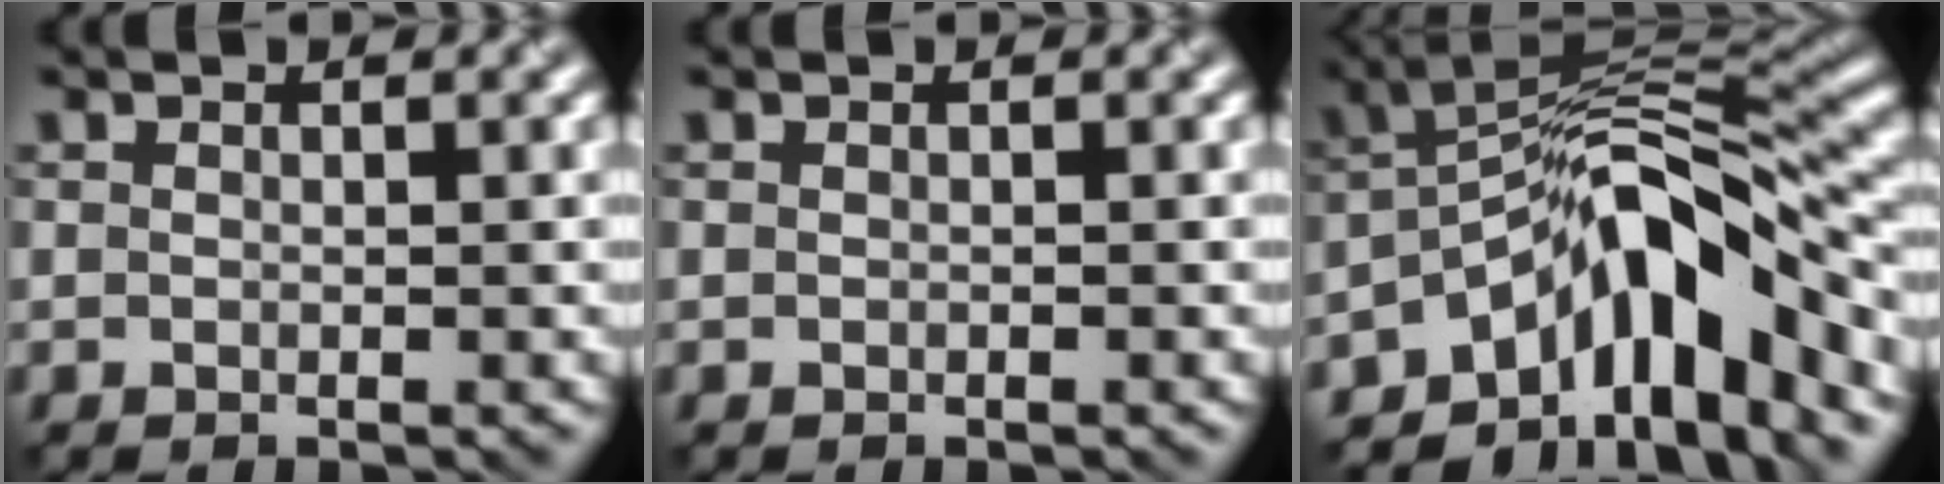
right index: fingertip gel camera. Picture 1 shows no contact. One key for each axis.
{"total": 0.0}
{"total": 10.9, "fx": -6.5, "fy": 3.8, "fz": 7.8, "tx": -0.096, "ty": 0.012, "tz": -0.125}